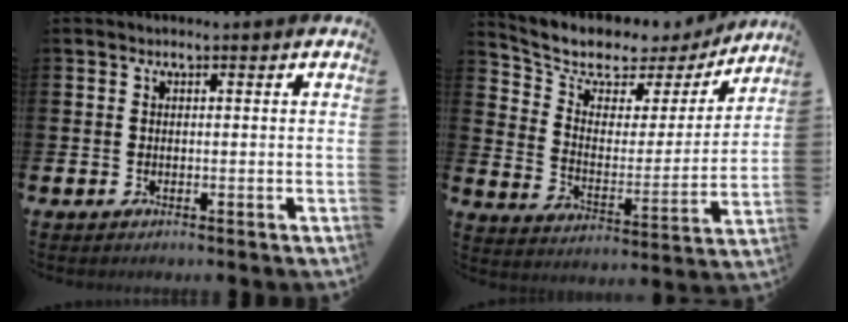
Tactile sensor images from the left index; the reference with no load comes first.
{"total": 7.4, "force": [6.2, 3.6, 1.9], "torque": [-0.081, -0.039, 0.104]}